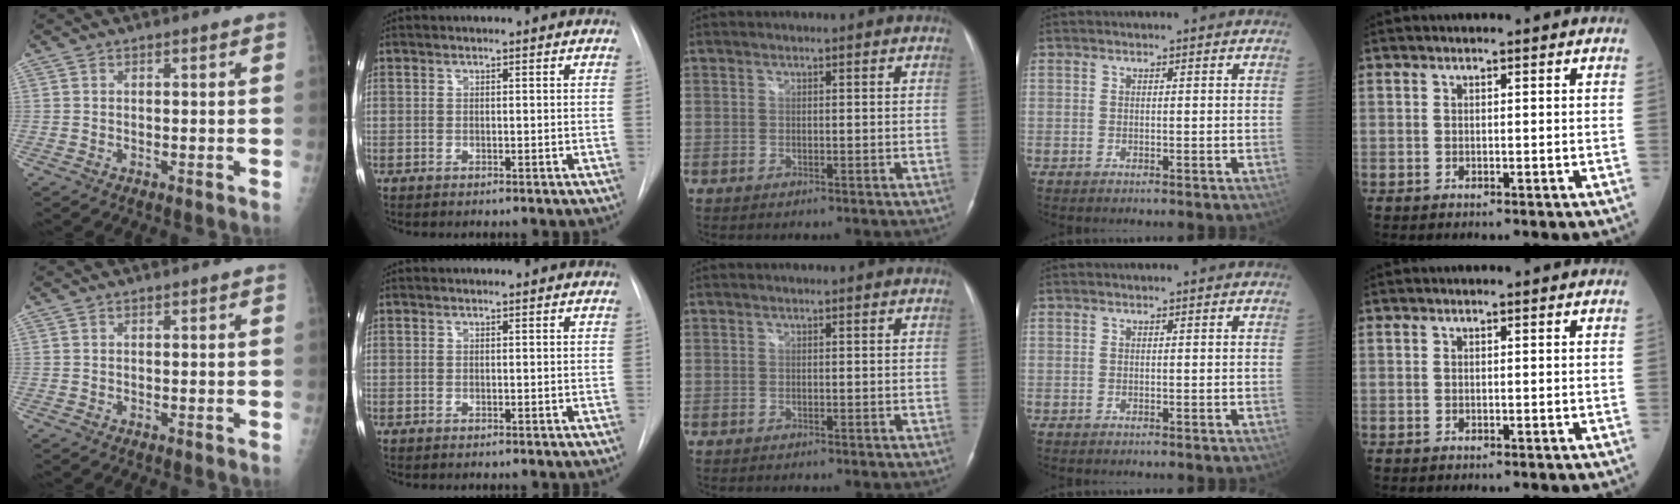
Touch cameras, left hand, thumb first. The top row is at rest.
{}